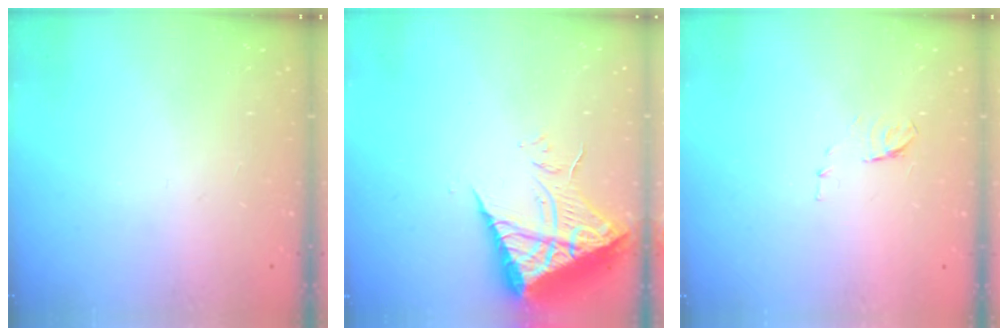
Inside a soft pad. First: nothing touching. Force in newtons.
{"total": 9.7, "press": 9.6, "slide": 0.8}
{"total": 5.8, "press": 5.8, "slide": 0.7}